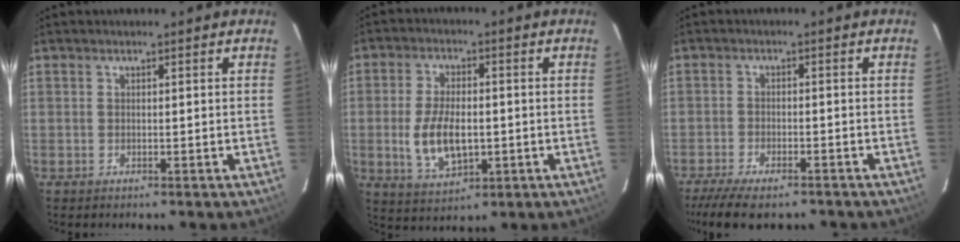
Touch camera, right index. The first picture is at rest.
{"total": 10.1, "force": [-1.5, 5.2, 8.5], "torque": [-0.174, -0.007, -0.018]}
{"total": 10.9, "force": [-8.8, 3.3, 5.6], "torque": [-0.132, -0.030, -0.147]}